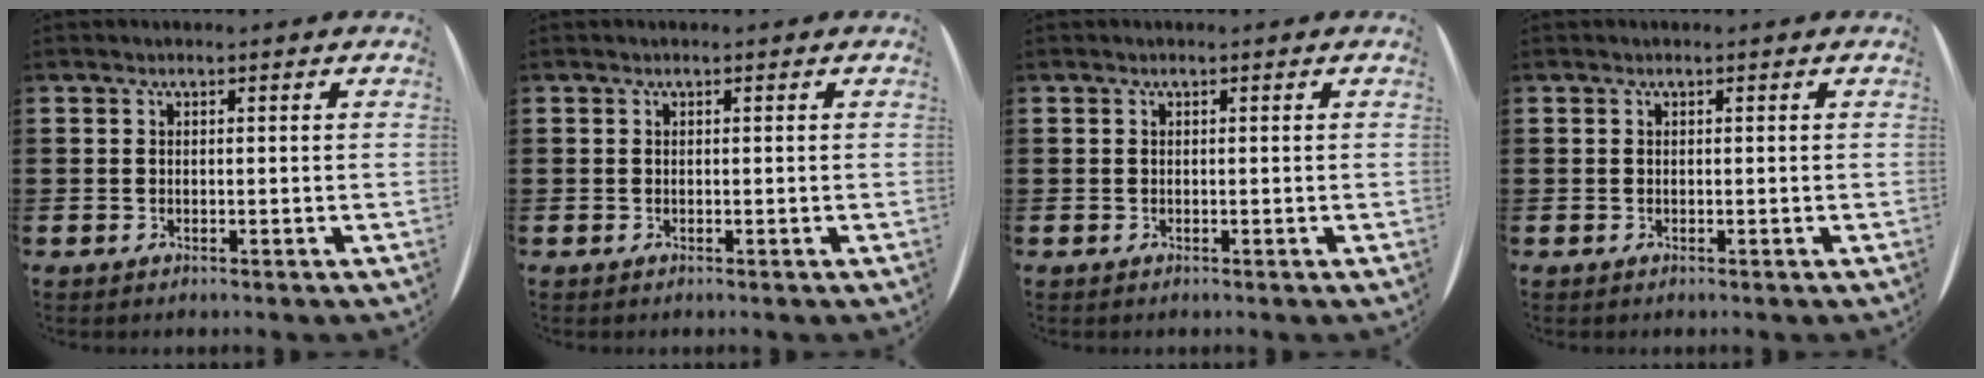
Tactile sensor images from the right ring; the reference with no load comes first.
{"total": 0.0}
{"total": 0.0}
{"total": 0.0}